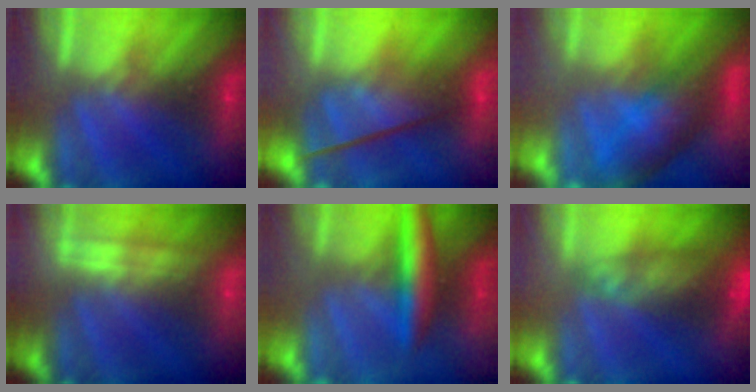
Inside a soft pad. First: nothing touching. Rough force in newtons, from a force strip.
{"total": 3.7}
{"total": 6.5}
{"total": 2.3}
{"total": 7.8}
{"total": 6.9}